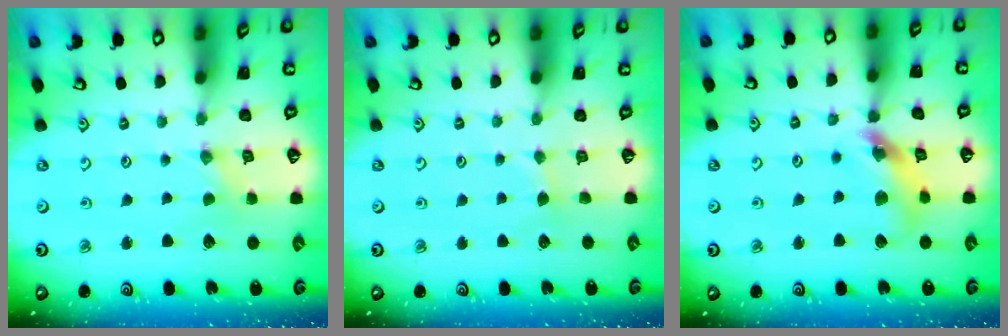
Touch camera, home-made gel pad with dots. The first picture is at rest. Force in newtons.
{"total": 1.3, "press": 1.3, "slide": 0.2}
{"total": 12.8, "press": 12.7, "slide": 1.5}